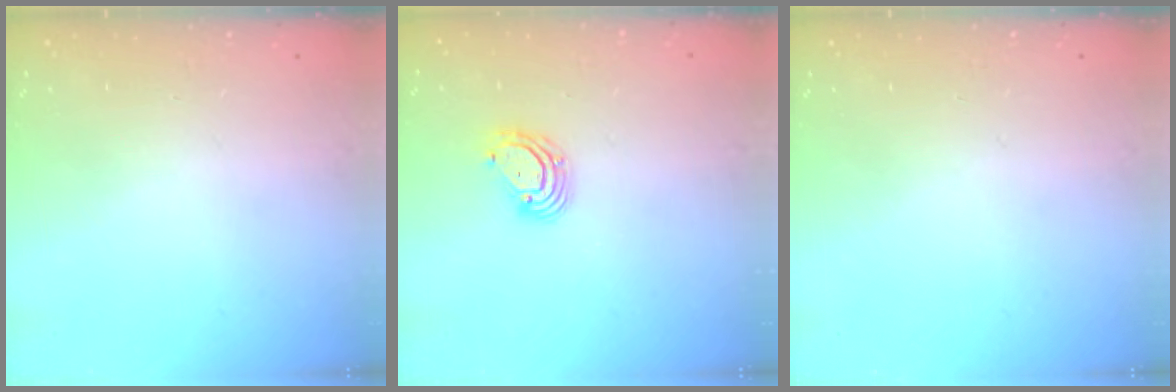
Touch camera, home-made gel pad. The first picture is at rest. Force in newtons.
{"total": 6.2, "press": 6.1, "slide": 0.9}
{"total": 0.0}